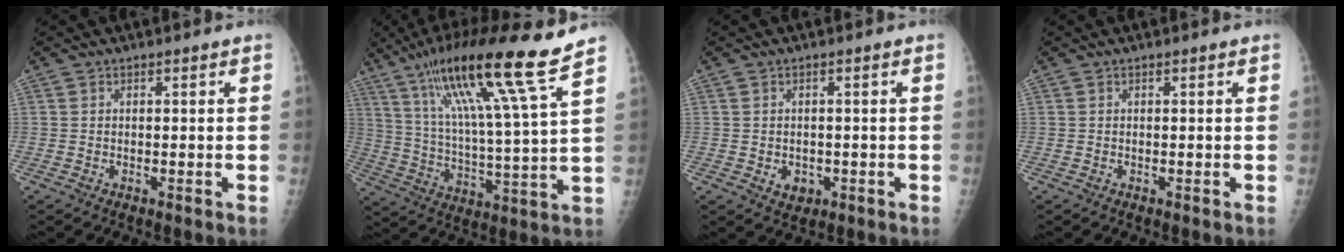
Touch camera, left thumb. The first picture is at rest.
{"total": 19.9, "force": [12.4, 0.3, 15.5], "torque": [-0.259, -0.045, 0.211]}
{"total": 3.1, "force": [-0.7, 2.5, 1.6], "torque": [-0.013, 0.000, 0.000]}
{"total": 0.0}